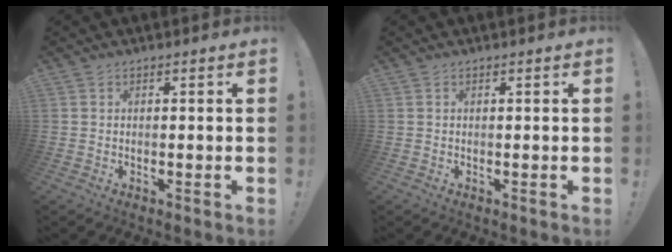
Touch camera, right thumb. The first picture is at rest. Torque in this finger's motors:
{"motor_torque": [0.01, 0.01, 0.00, 0.00, 0.00]}